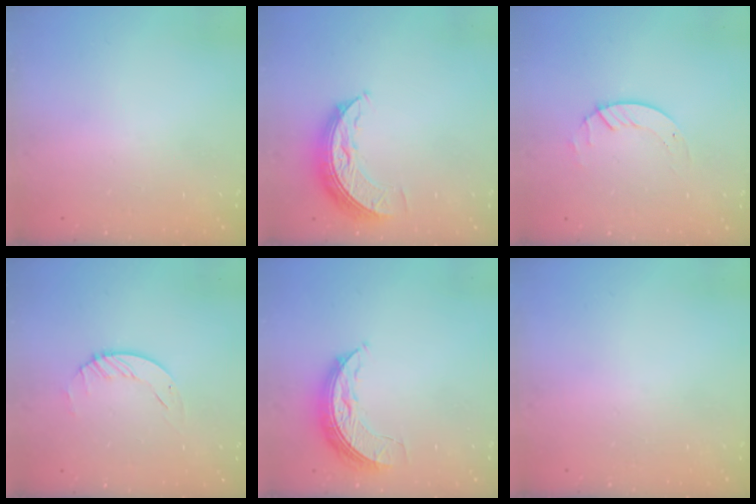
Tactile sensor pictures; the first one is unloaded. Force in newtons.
{"total": 7.9, "press": 7.9, "slide": 0.6}
{"total": 2.7, "press": 2.7, "slide": 0.3}
{"total": 2.3, "press": 2.3, "slide": 0.3}
{"total": 7.6, "press": 7.6, "slide": 0.1}
{"total": 0.0}